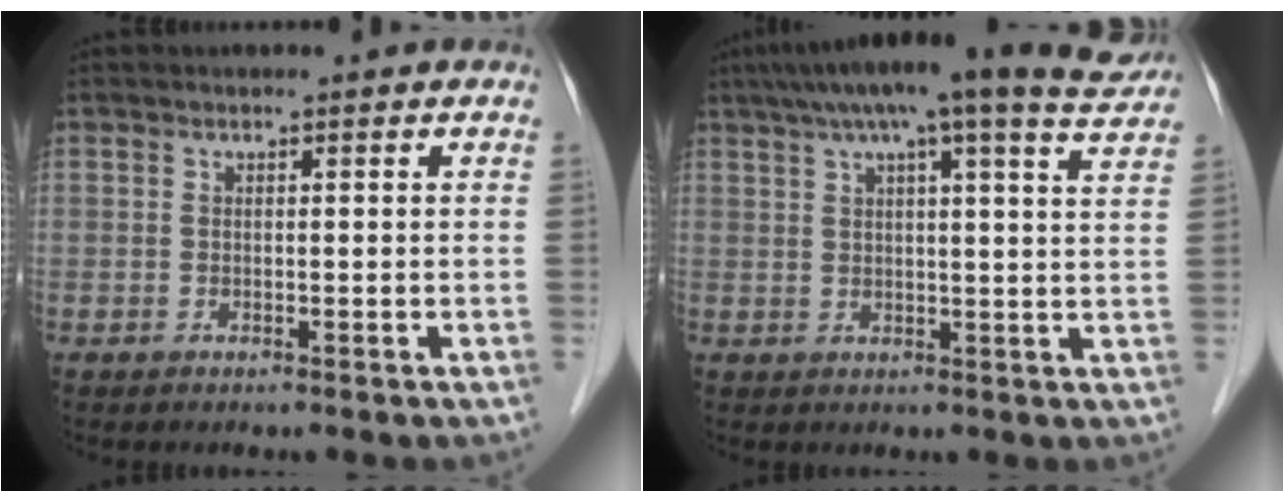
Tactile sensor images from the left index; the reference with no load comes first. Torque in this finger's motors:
{"motor_torque": [1.06, -1.09, 0.69, 0.15]}